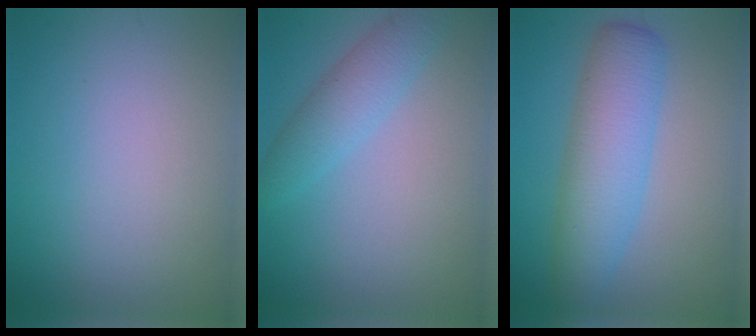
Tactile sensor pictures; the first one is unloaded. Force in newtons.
{"total": 3.0, "press": 3.0, "slide": 0.1}
{"total": 5.7, "press": 5.7, "slide": 0.3}